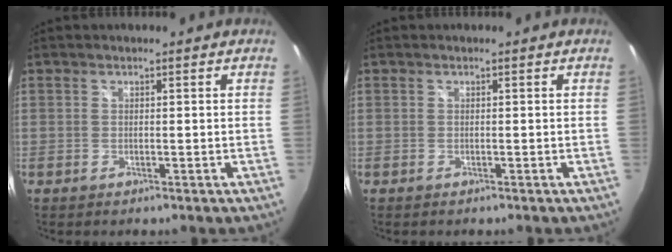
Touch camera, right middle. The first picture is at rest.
{"total": 0.0}